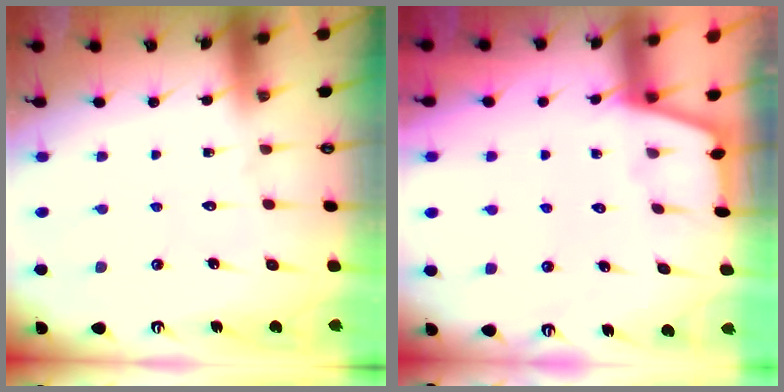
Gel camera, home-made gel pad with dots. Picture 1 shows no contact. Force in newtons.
{"total": 1.2, "press": 1.1, "slide": 0.3}